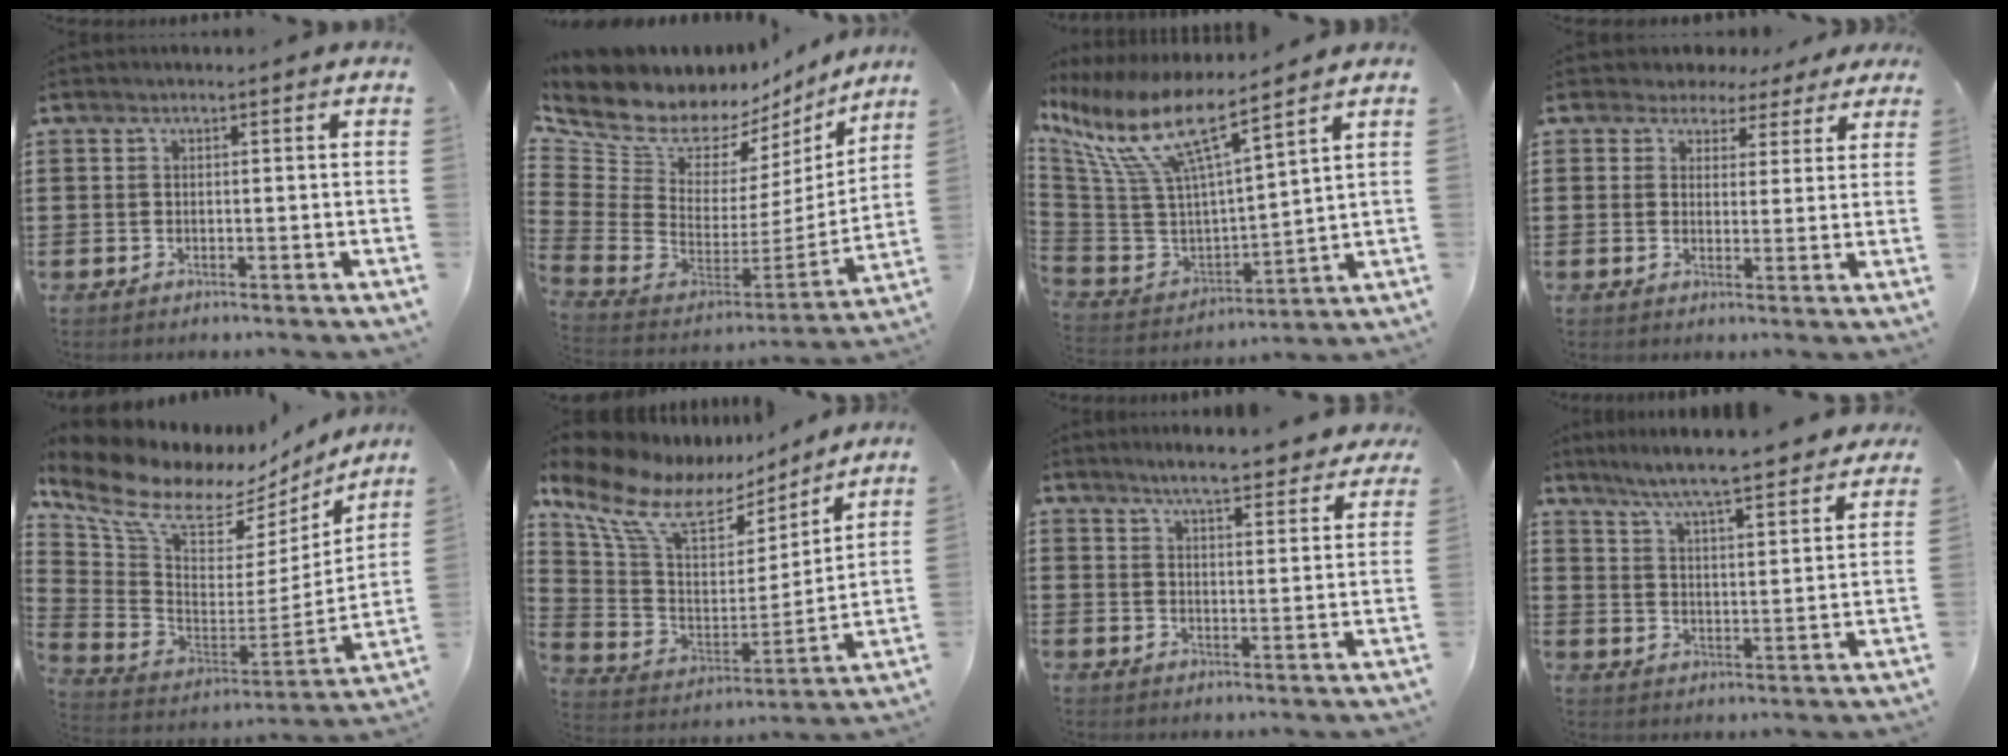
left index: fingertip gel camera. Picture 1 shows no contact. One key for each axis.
{"total": 9.1, "fx": 7.9, "fy": 4.1, "fz": 2.1, "tx": -0.103, "ty": -0.081, "tz": 0.138}
{"total": 11.6, "fx": 6.7, "fy": 3.1, "fz": 9.1, "tx": -0.212, "ty": -0.048, "tz": 0.106}
{"total": 3.5, "fx": 2.5, "fy": 2.3, "fz": 0.4, "tx": -0.026, "ty": 0.002, "tz": 0.045}
{"total": 9.4, "fx": 6.5, "fy": 4.5, "fz": 5.0, "tx": -0.130, "ty": -0.049, "tz": 0.115}
{"total": 11.9, "fx": 7.5, "fy": 6.1, "fz": 7.0, "tx": -0.177, "ty": -0.037, "tz": 0.129}
{"total": 5.8, "fx": 5.4, "fy": 0.4, "fz": 2.2, "tx": -0.061, "ty": -0.016, "tz": 0.097}
{"total": 6.1, "fx": 5.7, "fy": -0.5, "fz": 2.2, "tx": -0.068, "ty": -0.039, "tz": 0.094}